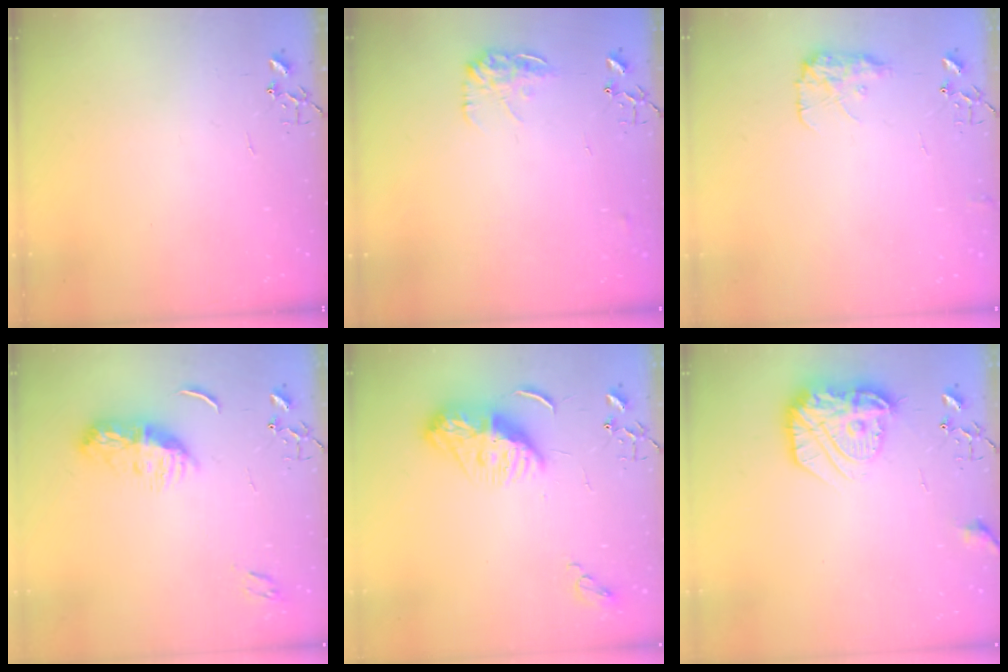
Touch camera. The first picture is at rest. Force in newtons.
{"total": 10.8, "press": 10.7, "slide": 0.6}
{"total": 9.8, "press": 9.8, "slide": 0.2}
{"total": 10.4, "press": 10.4, "slide": 0.0}
{"total": 10.0, "press": 10.0, "slide": 0.9}
{"total": 17.2, "press": 17.2, "slide": 1.1}